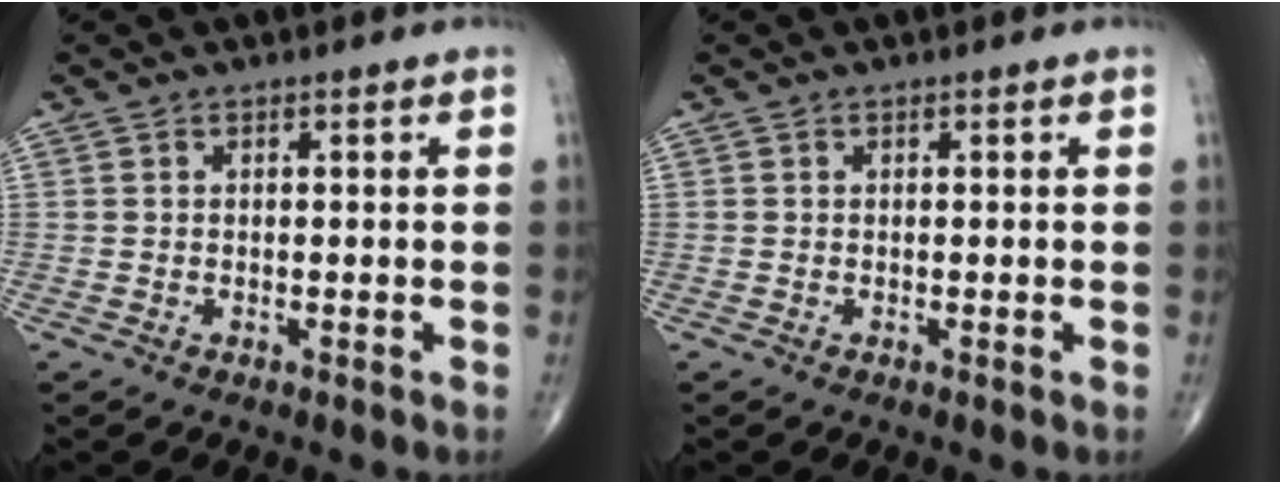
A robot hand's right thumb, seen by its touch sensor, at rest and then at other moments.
{"total": 0.0}